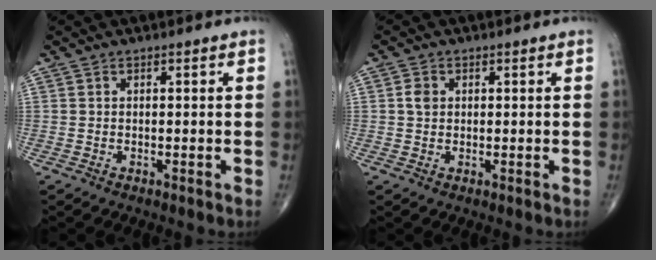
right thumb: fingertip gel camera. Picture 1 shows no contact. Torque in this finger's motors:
{"motor_torque": [-0.10, 0.09, 0.19, -0.05, 0.00]}